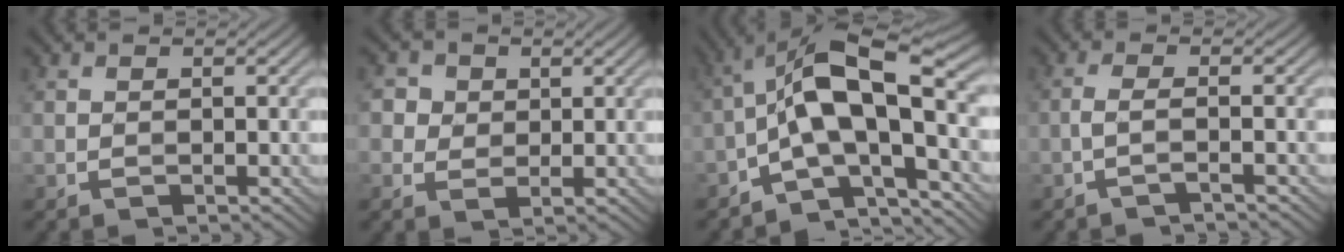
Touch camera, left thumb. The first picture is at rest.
{"total": 3.5, "force": [1.4, 3.0, 1.0], "torque": [-0.048, -0.005, 0.029]}
{"total": 11.9, "force": [-2.1, 4.2, 11.0], "torque": [-0.191, 0.024, -0.049]}
{"total": 1.6, "force": [-0.9, 0.0, 1.3], "torque": [-0.034, 0.009, -0.023]}